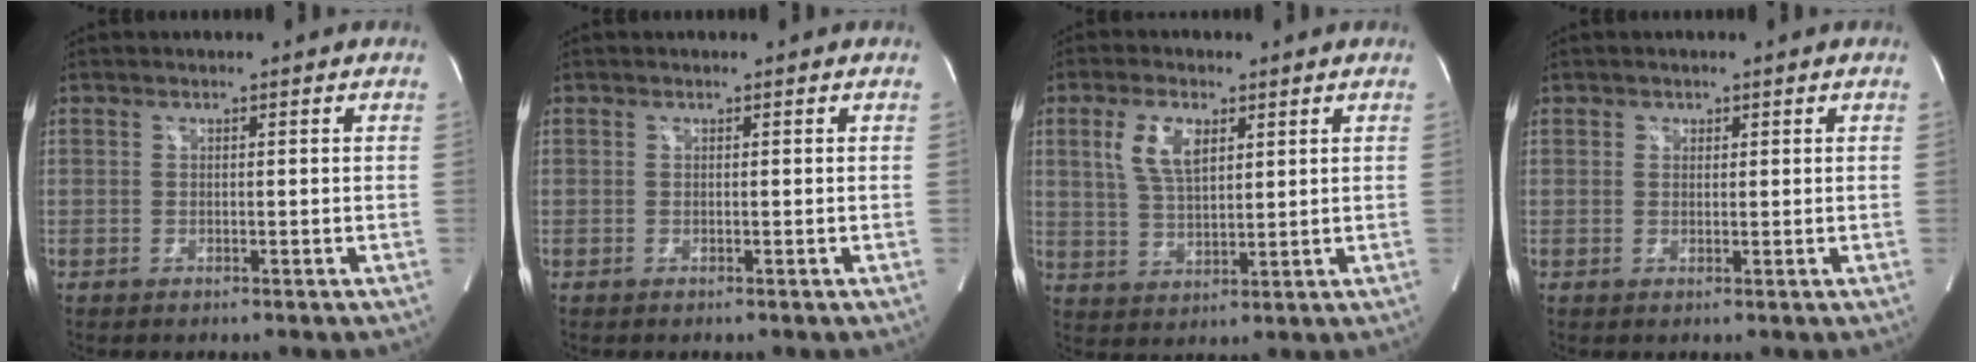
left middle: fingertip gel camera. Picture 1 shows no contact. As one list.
[{"total": 0.0}, {"total": 6.8, "force": [2.9, 2.9, 5.4], "torque": [-0.115, 0.010, 0.062]}, {"total": 1.1, "force": [0.6, 0.9, 0.2], "torque": [0.006, -0.002, 0.006]}]